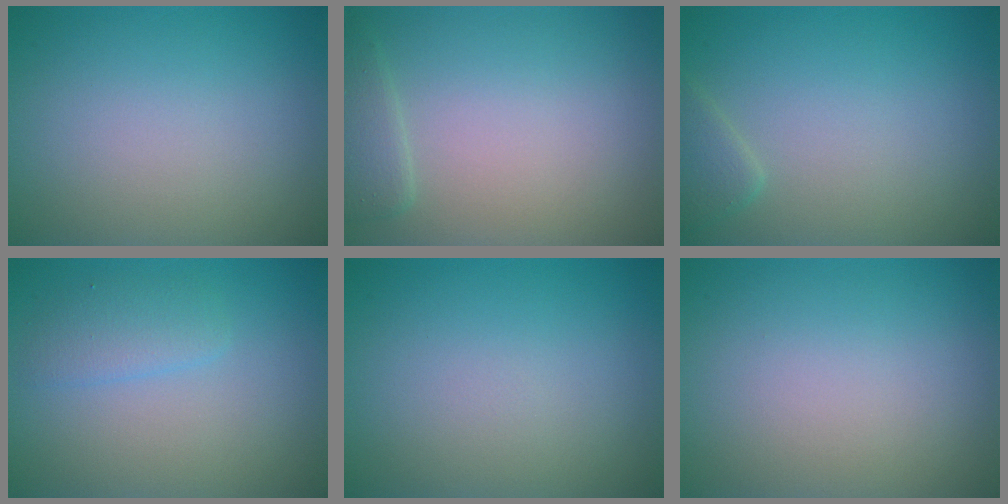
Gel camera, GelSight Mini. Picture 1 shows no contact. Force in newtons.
{"total": 1.2, "press": 1.2, "slide": 0.1}
{"total": 0.9, "press": 0.9, "slide": 0.1}
{"total": 1.9, "press": 1.9, "slide": 0.1}
{"total": 0.0}
{"total": 0.0}